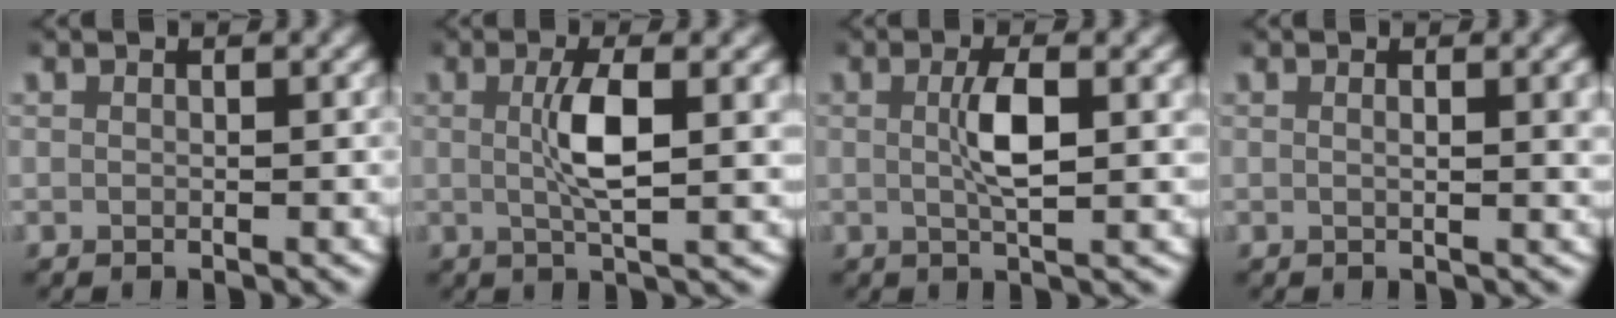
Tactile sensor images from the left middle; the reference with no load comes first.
{"total": 4.3, "force": [0.7, 0.7, 4.2], "torque": [-0.080, -0.003, 0.014]}
{"total": 3.2, "force": [0.4, 0.5, 3.1], "torque": [-0.063, -0.004, 0.009]}
{"total": 1.1, "force": [0.3, 0.0, 1.1], "torque": [-0.015, -0.003, 0.005]}